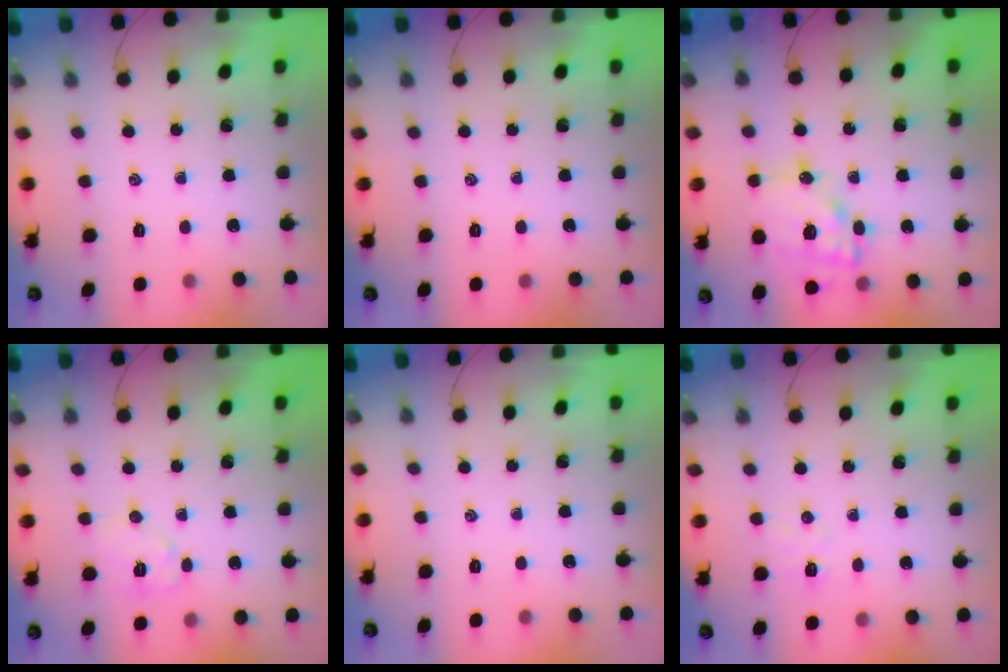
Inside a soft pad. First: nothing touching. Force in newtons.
{"total": 0.0}
{"total": 17.0, "press": 16.5, "slide": 3.9}
{"total": 7.3, "press": 7.3, "slide": 0.7}
{"total": 0.0}
{"total": 4.6, "press": 4.4, "slide": 1.2}